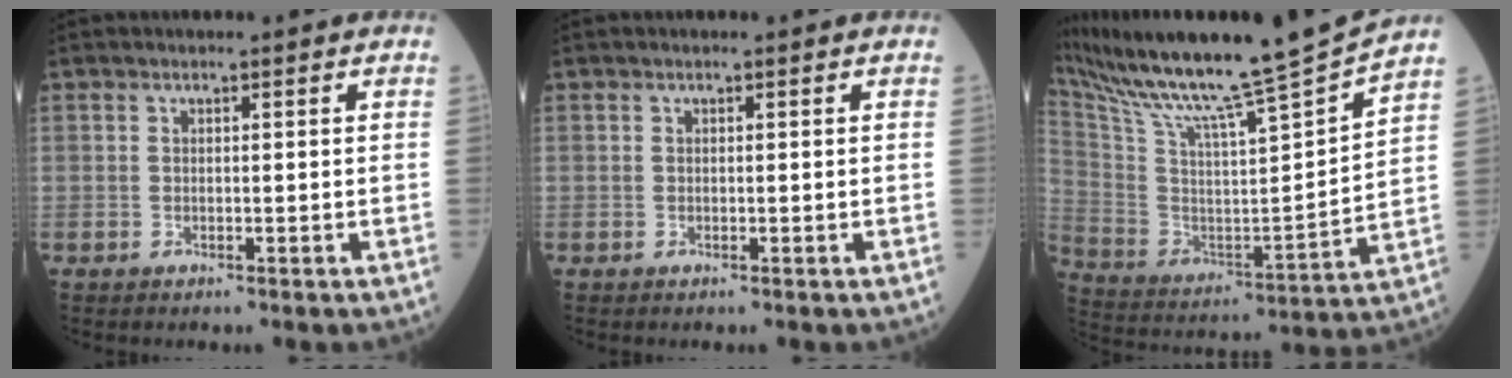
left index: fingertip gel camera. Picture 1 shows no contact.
{"total": 0.0}
{"total": 23.3, "force": [20.1, -2.4, 11.4], "torque": [-0.219, -0.060, 0.336]}